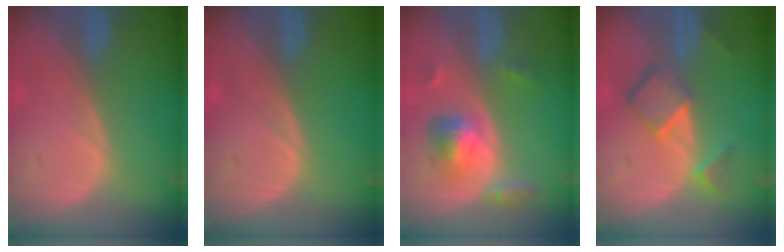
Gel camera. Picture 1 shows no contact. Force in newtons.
{"total": 0.0}
{"total": 6.0, "press": 5.4, "slide": 2.7}
{"total": 6.9, "press": 5.9, "slide": 3.6}